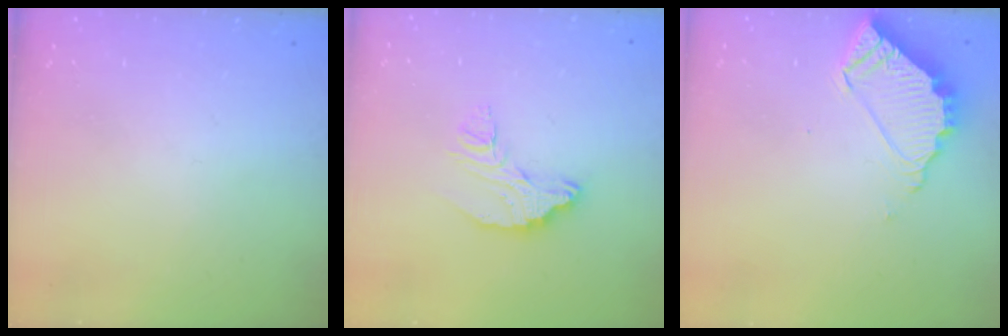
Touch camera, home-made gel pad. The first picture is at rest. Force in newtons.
{"total": 10.9, "press": 10.9, "slide": 1.0}
{"total": 7.7, "press": 7.7, "slide": 0.4}